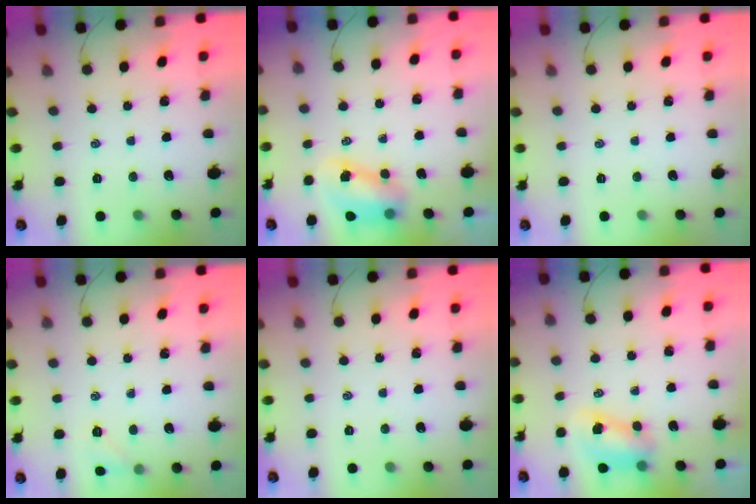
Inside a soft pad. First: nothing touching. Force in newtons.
{"total": 7.4, "press": 7.3, "slide": 1.1}
{"total": 0.0}
{"total": 5.6, "press": 5.4, "slide": 1.5}
{"total": 0.0}
{"total": 7.6, "press": 7.5, "slide": 1.0}